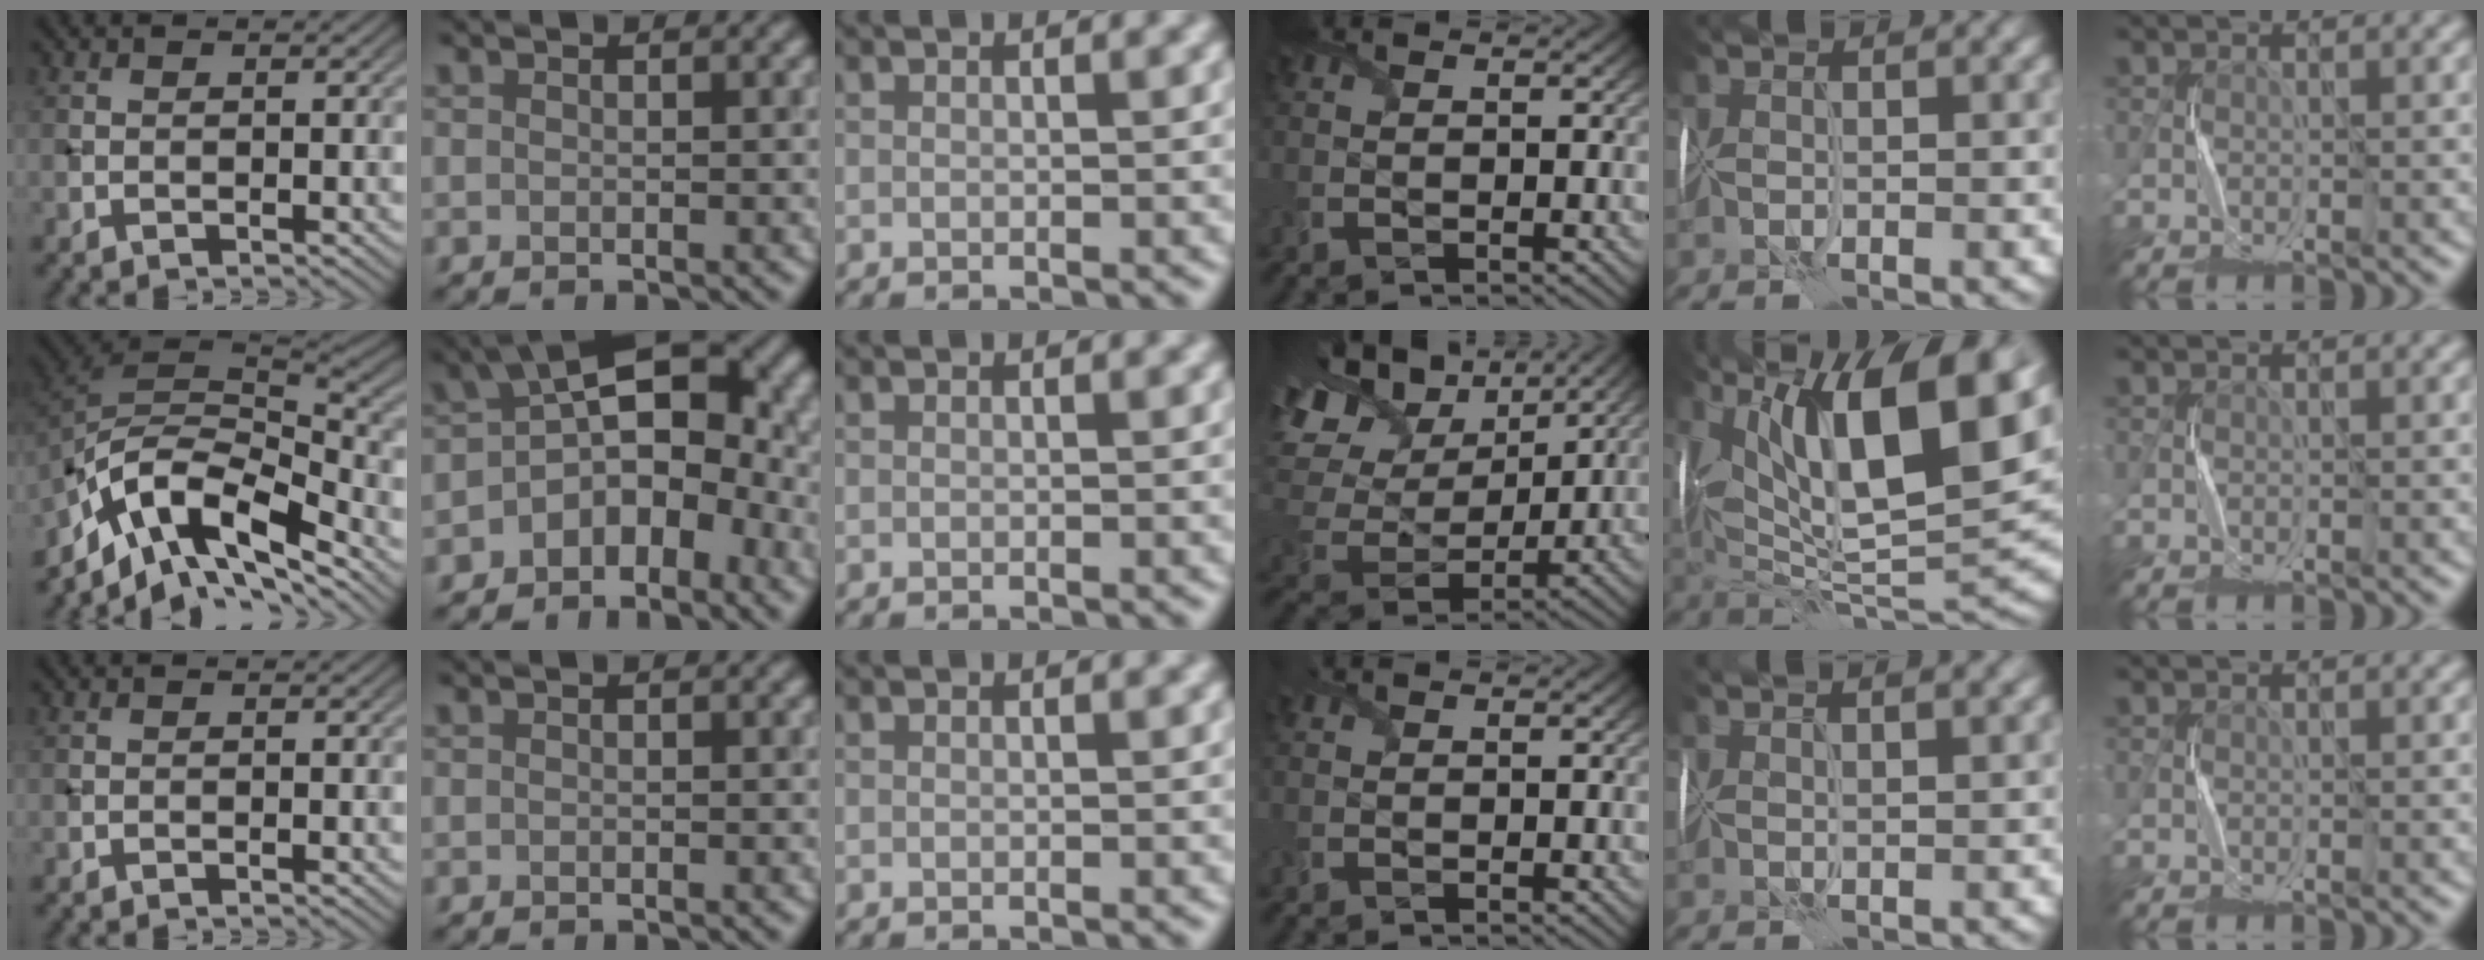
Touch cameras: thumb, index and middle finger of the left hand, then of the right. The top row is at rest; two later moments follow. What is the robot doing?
{"motion": "fold", "object": "tissue"}